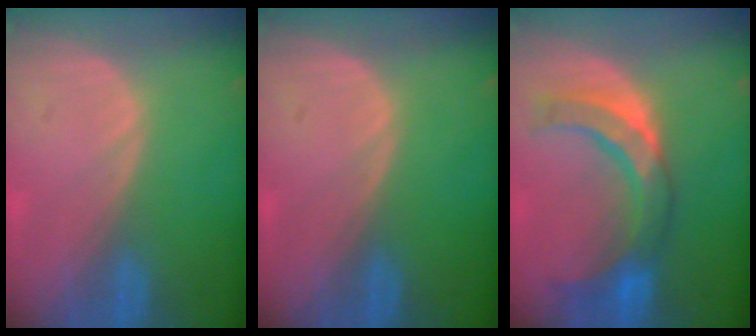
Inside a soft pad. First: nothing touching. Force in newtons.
{"total": 0.0}
{"total": 8.4, "press": 8.3, "slide": 1.2}